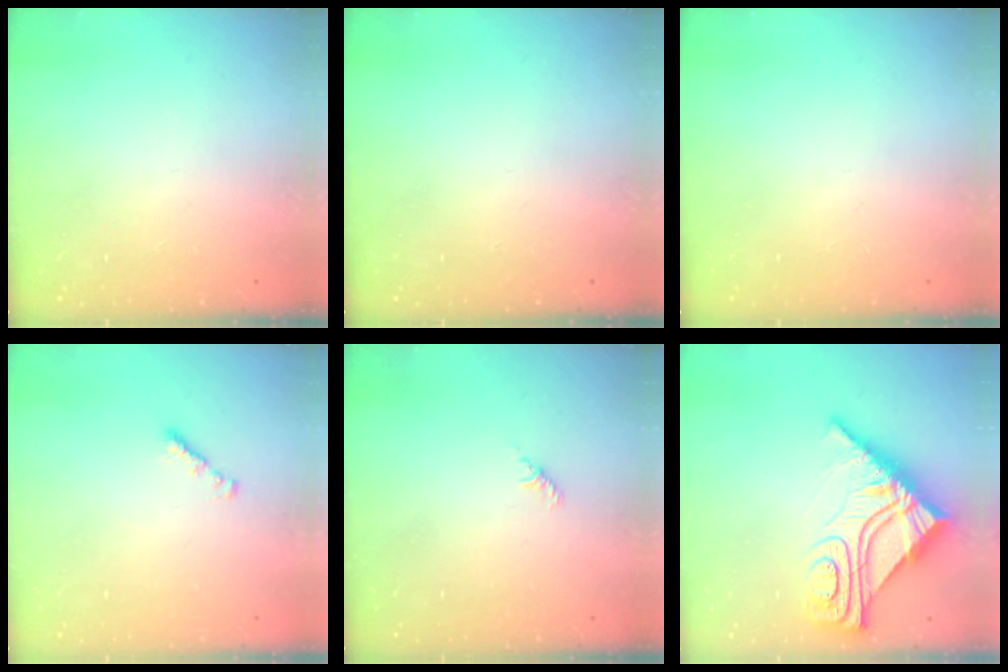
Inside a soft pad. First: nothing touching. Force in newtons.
{"total": 0.0}
{"total": 0.0}
{"total": 1.8, "press": 1.7, "slide": 0.6}
{"total": 1.8, "press": 1.7, "slide": 0.6}
{"total": 15.8, "press": 15.7, "slide": 1.6}